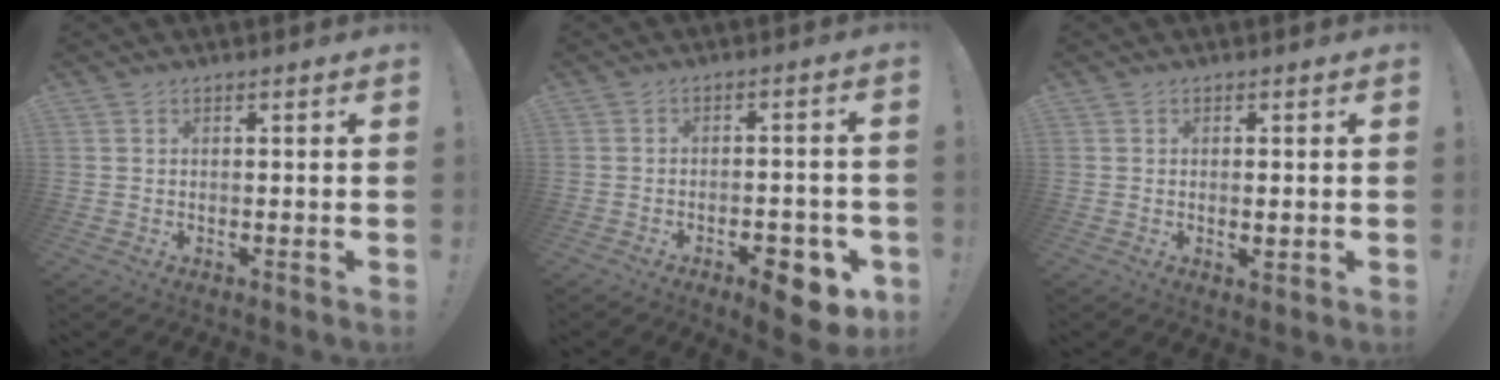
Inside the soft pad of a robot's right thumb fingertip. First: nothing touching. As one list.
[{"total": 9.3, "force": [-4.9, 4.1, 6.8], "torque": [-0.069, 0.032, -0.077]}, {"total": 2.0, "force": [0.2, 0.6, 1.9], "torque": [-0.016, -0.004, 0.002]}]